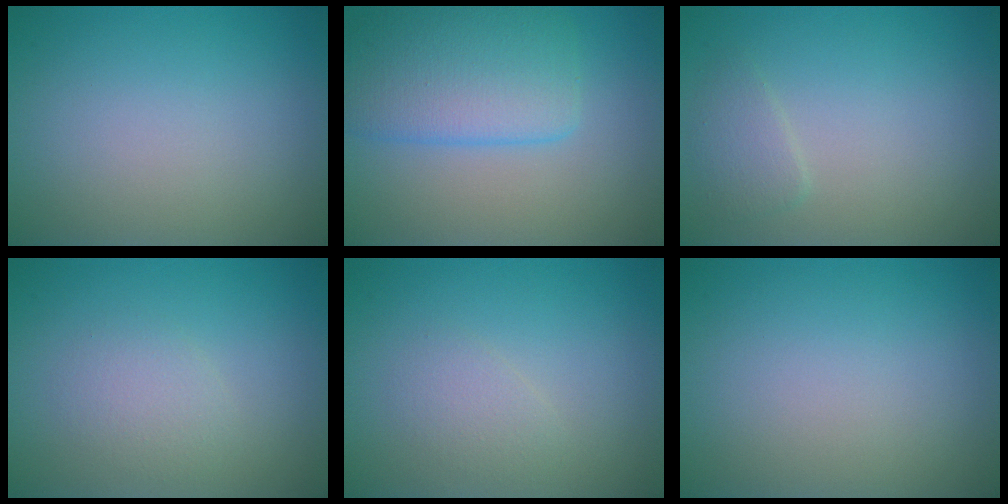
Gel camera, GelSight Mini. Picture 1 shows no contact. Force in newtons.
{"total": 5.7, "press": 5.7, "slide": 0.2}
{"total": 1.5, "press": 1.5, "slide": 0.1}
{"total": 1.7, "press": 1.7, "slide": 0.0}
{"total": 1.4, "press": 1.4, "slide": 0.1}
{"total": 0.0}